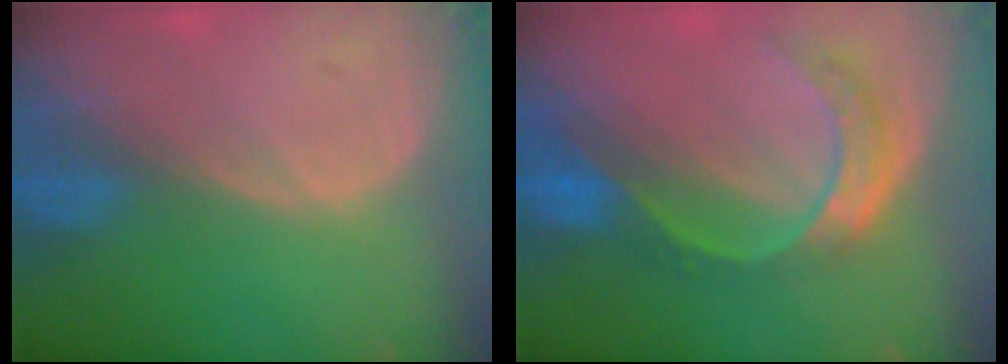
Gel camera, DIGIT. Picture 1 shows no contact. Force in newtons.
{"total": 8.1, "press": 6.8, "slide": 4.4}